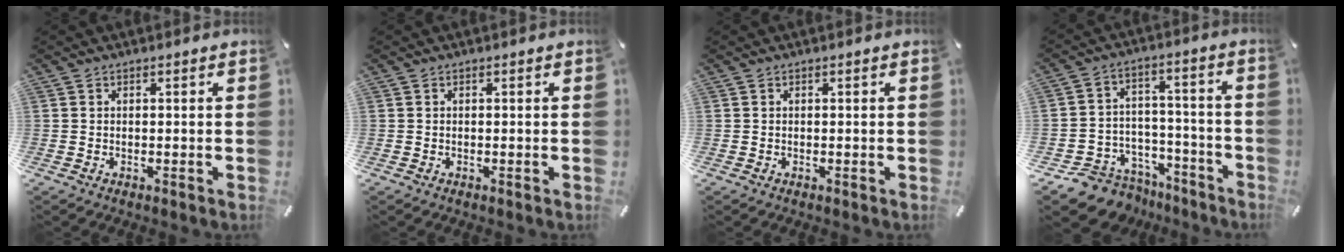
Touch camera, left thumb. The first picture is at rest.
{"total": 0.0}
{"total": 0.0}
{"total": 9.9, "force": [-7.0, 6.9, 1.5], "torque": [-0.014, 0.048, -0.116]}